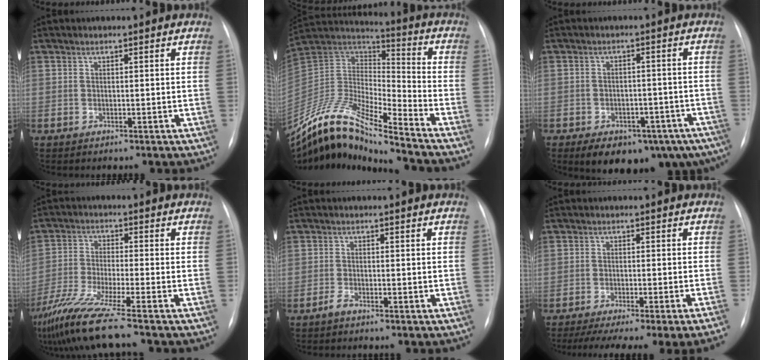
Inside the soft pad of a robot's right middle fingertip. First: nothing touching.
{"total": 18.7, "force": [-16.7, 0.7, 8.4], "torque": [-0.171, 0.025, -0.314]}
{"total": 16.3, "force": [-10.4, 9.3, 8.4], "torque": [-0.111, 0.009, -0.124]}
{"total": 10.9, "force": [-8.3, -1.3, 7.0], "torque": [-0.137, -0.044, -0.151]}
{"total": 1.2, "force": [-1.0, 0.2, 0.6], "torque": [-0.018, -0.001, -0.020]}
{"total": 14.9, "force": [-12.5, -1.2, 8.0], "torque": [-0.087, -0.032, -0.172]}